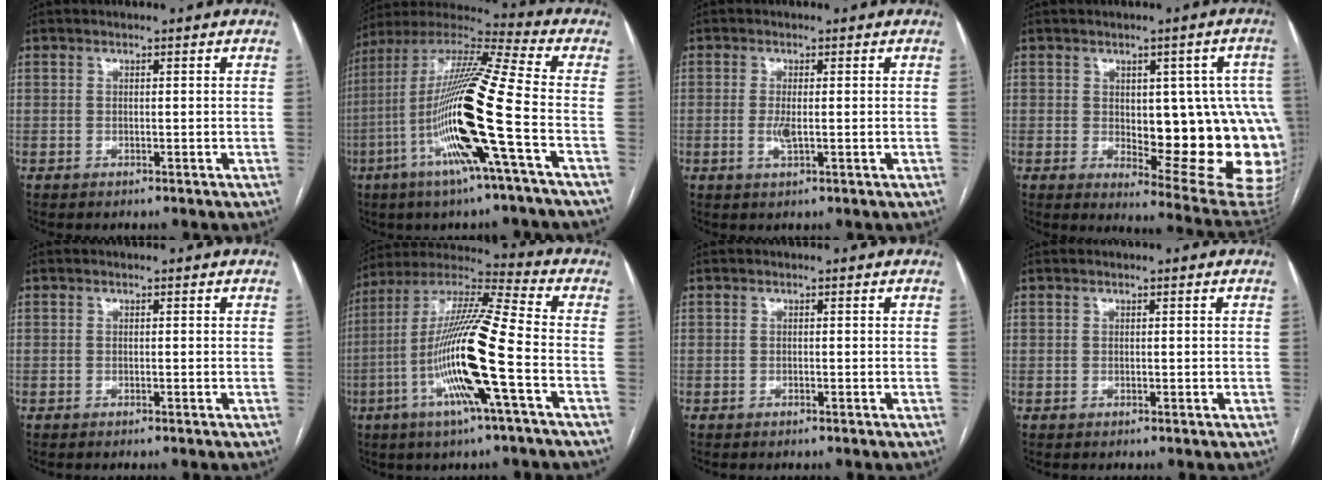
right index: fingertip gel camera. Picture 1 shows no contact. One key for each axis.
{"total": 19.8, "fx": -5.8, "fy": -0.6, "fz": 18.9, "tx": -0.382, "ty": -0.013, "tz": -0.123}
{"total": 2.5, "fx": -0.3, "fy": 0.6, "fz": 2.4, "tx": -0.050, "ty": -0.004, "tz": -0.002}
{"total": 18.1, "fx": -0.7, "fy": 6.5, "fz": 16.9, "tx": -0.145, "ty": 0.013, "tz": 0.013}
{"total": 0.0}
{"total": 17.5, "fx": -5.0, "fy": -0.1, "fz": 16.8, "tx": -0.334, "ty": -0.006, "tz": -0.104}
{"total": 0.0}
{"total": 0.0}